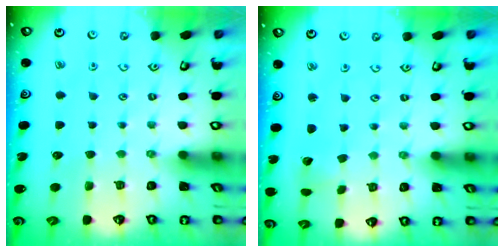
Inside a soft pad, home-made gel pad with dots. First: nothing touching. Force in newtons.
{"total": 1.9, "press": 1.9, "slide": 0.1}